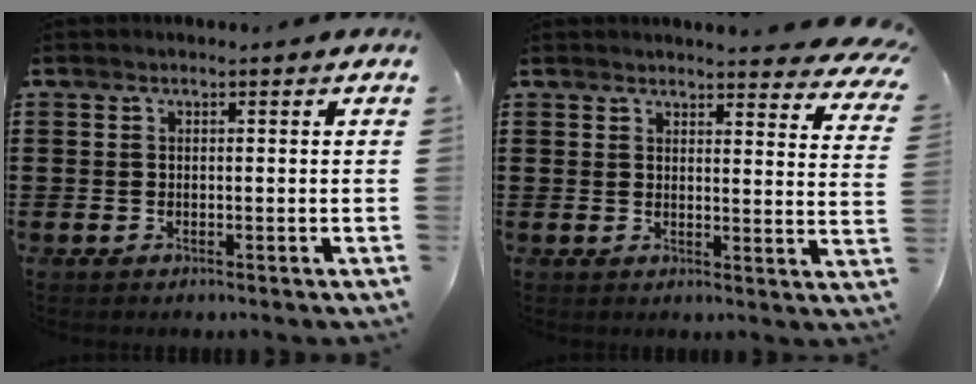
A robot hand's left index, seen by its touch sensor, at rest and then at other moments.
{"total": 3.7, "force": [3.6, -0.1, 0.8], "torque": [-0.015, -0.022, 0.063]}